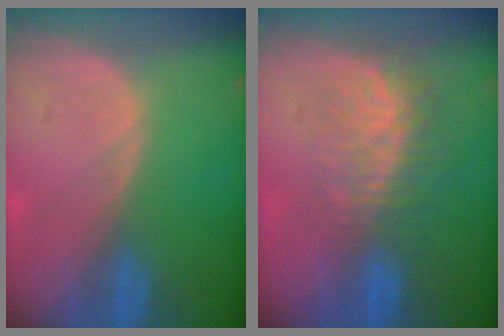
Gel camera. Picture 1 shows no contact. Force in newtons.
{"total": 8.1, "press": 7.2, "slide": 3.7}